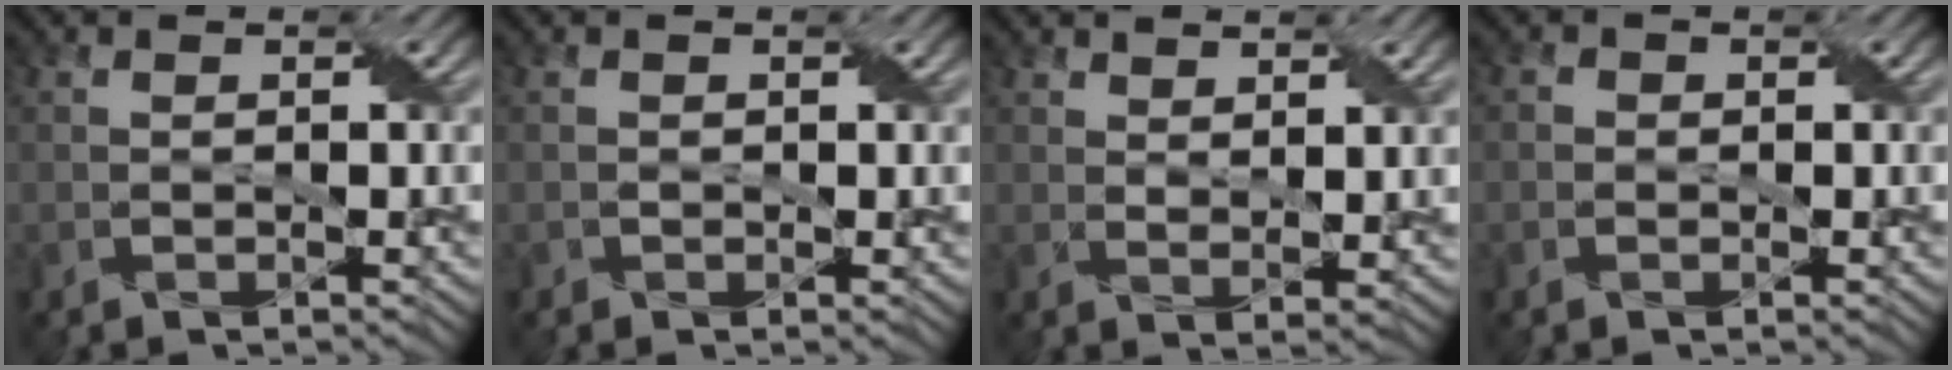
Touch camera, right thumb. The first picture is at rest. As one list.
[{"total": 0.8, "force": [0.0, 0.7, 0.4], "torque": [-0.006, -0.003, 0.000]}, {"total": 2.8, "force": [2.1, 0.8, 1.6], "torque": [-0.033, -0.003, 0.044]}, {"total": 0.8, "force": [-0.2, 0.8, 0.1], "torque": [0.000, -0.005, -0.003]}]